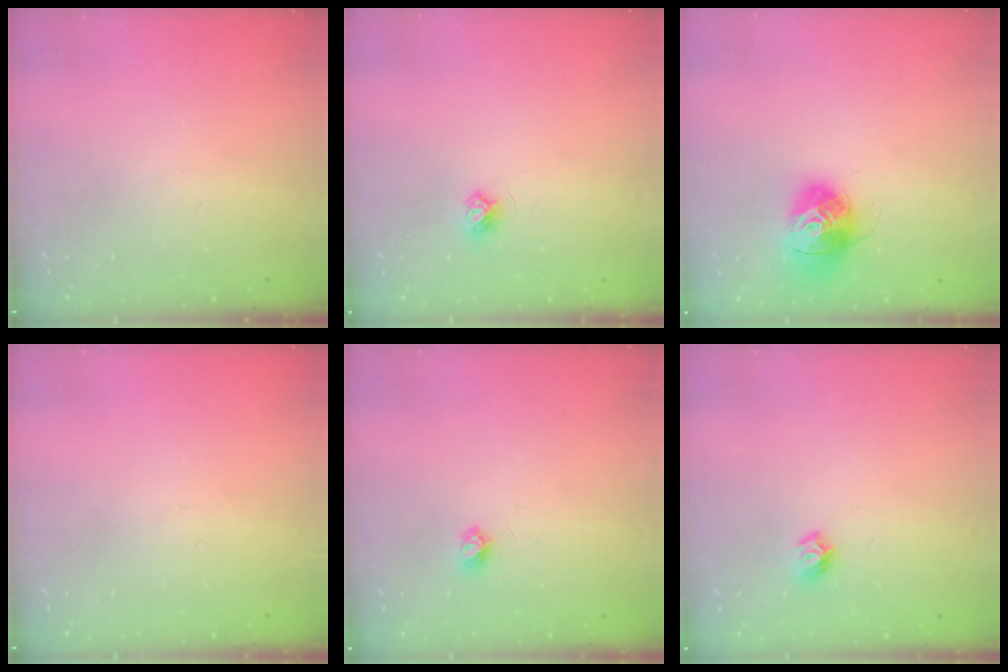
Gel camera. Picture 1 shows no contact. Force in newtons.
{"total": 3.7, "press": 3.6, "slide": 0.4}
{"total": 14.6, "press": 14.5, "slide": 1.4}
{"total": 0.0}
{"total": 3.7, "press": 3.7, "slide": 0.5}
{"total": 7.0, "press": 7.0, "slide": 0.7}